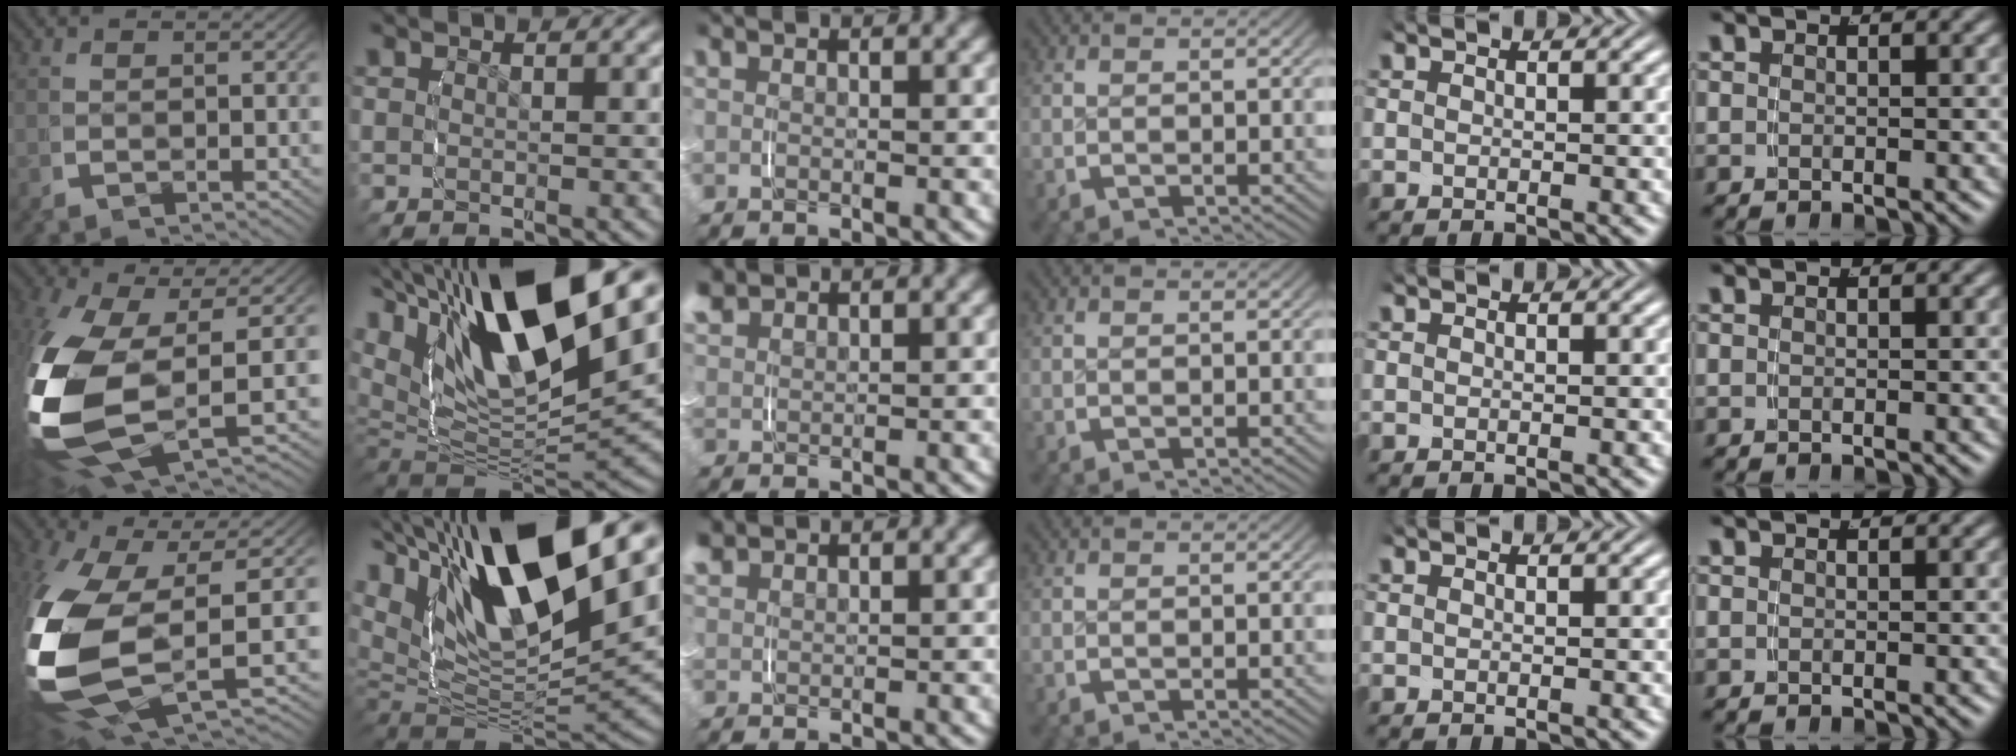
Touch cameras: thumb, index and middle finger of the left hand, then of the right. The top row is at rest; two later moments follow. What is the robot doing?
{"motion": "grasp_and_lifting", "object": "knife"}